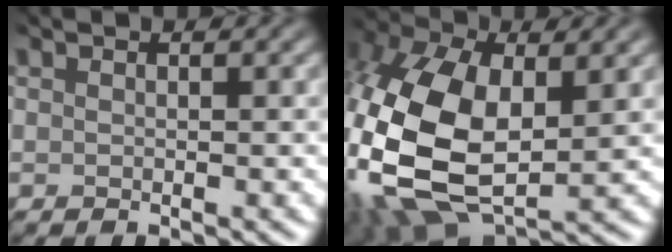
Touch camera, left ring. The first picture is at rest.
{"total": 14.8, "force": [-1.5, 8.9, 11.7], "torque": [-0.287, -0.024, -0.024]}